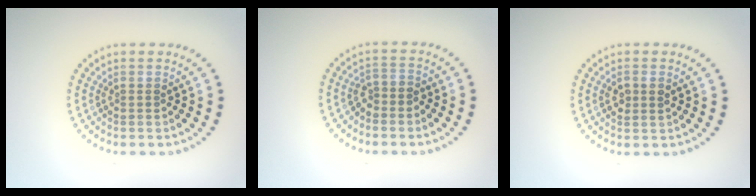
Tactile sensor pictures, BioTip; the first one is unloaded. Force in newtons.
{"total": 1.6, "press": 1.2, "slide": 1.0}
{"total": 1.6, "press": 1.5, "slide": 0.3}